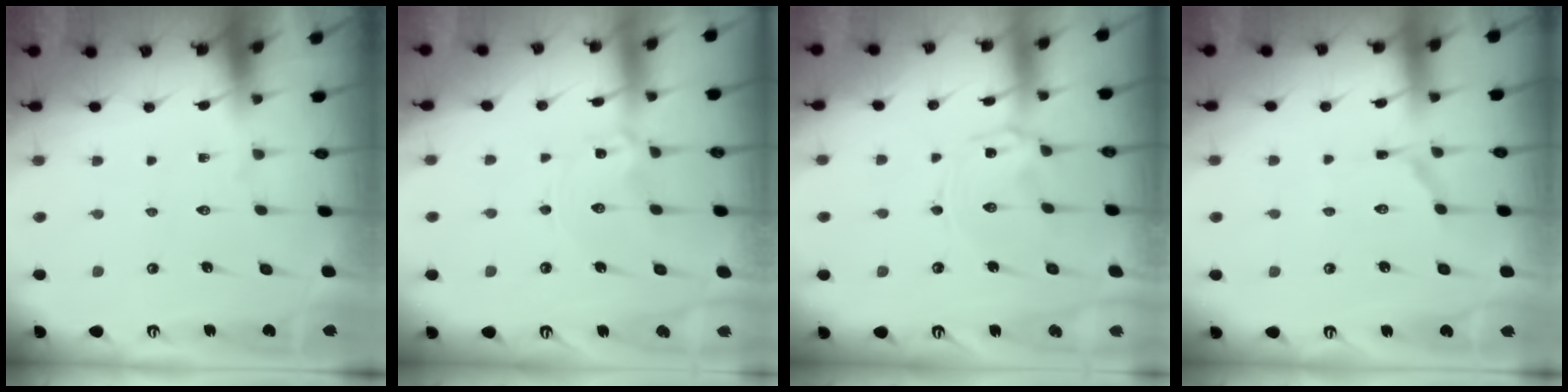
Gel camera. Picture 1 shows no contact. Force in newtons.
{"total": 1.2, "press": 1.2, "slide": 0.2}
{"total": 1.2, "press": 1.1, "slide": 0.4}
{"total": 3.5, "press": 3.5, "slide": 0.4}